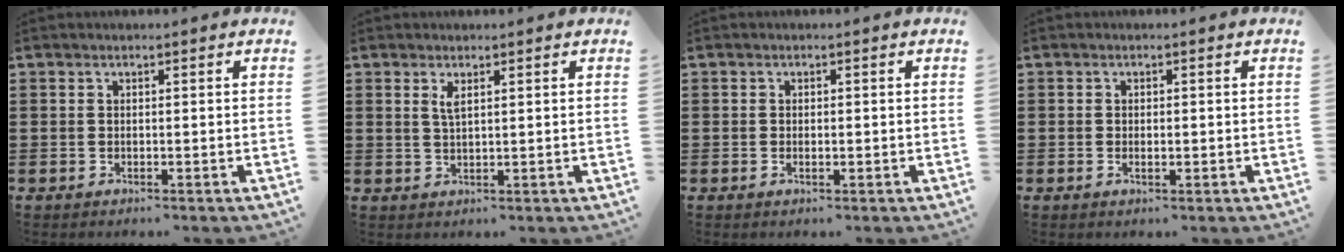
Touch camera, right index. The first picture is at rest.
{"total": 2.0, "force": [1.0, 0.5, 1.6], "torque": [-0.034, 0.003, 0.016]}
{"total": 0.9, "force": [-0.2, 0.2, 0.8], "torque": [-0.016, -0.002, -0.003]}
{"total": 1.1, "force": [-0.2, 0.4, 1.0], "torque": [-0.019, 0.000, -0.004]}